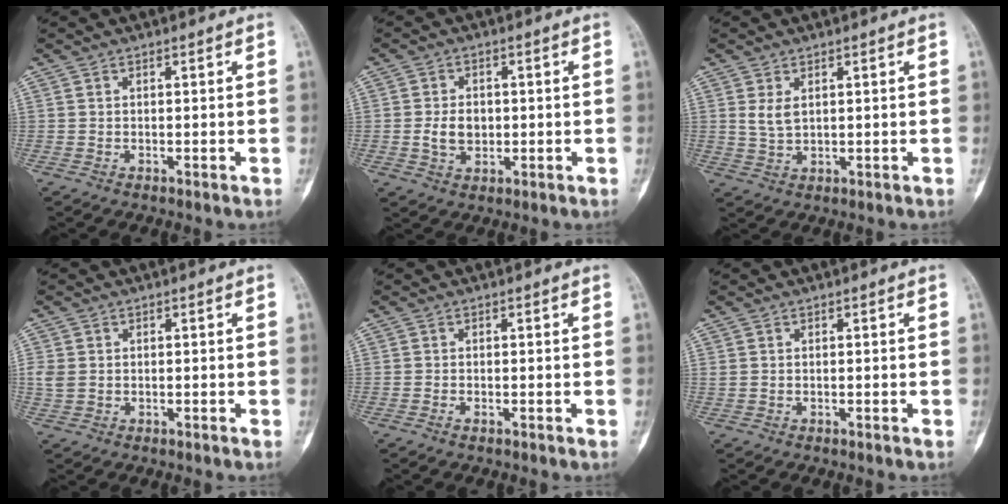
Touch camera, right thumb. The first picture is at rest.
{"total": 5.0, "force": [-0.3, 3.7, 3.3], "torque": [-0.048, 0.001, -0.003]}
{"total": 3.0, "force": [1.2, 1.6, 2.3], "torque": [-0.043, -0.006, 0.031]}
{"total": 2.2, "force": [-0.1, 1.6, 1.5], "torque": [-0.047, 0.006, -0.004]}
{"total": 0.6, "force": [-0.4, 0.1, 0.4], "torque": [-0.011, 0.003, -0.008]}
{"total": 0.5, "force": [-0.1, 0.3, 0.5], "torque": [-0.013, 0.005, 0.004]}